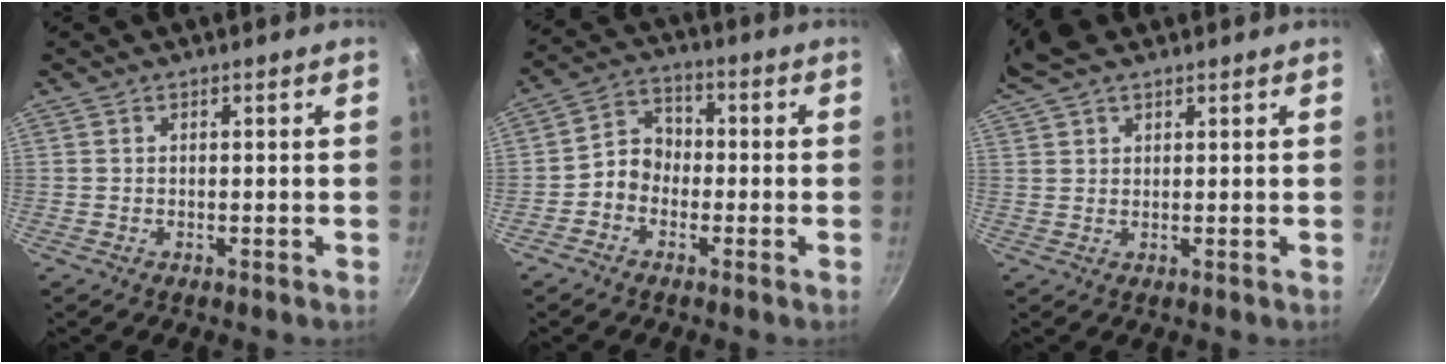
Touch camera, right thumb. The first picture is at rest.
{"total": 5.9, "force": [-1.7, 4.9, 2.8], "torque": [-0.016, 0.028, -0.046]}
{"total": 7.5, "force": [5.2, 3.3, 4.3], "torque": [-0.078, 0.016, 0.095]}